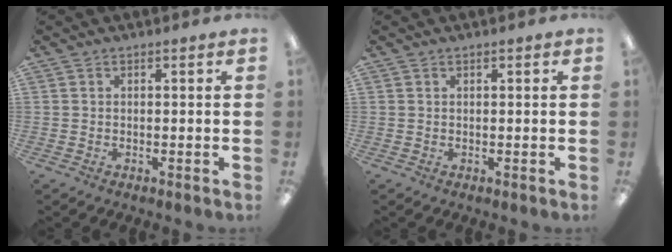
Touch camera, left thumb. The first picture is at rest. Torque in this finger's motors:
{"motor_torque": [-0.24, -0.02, -0.18, 0.02, 0.01]}